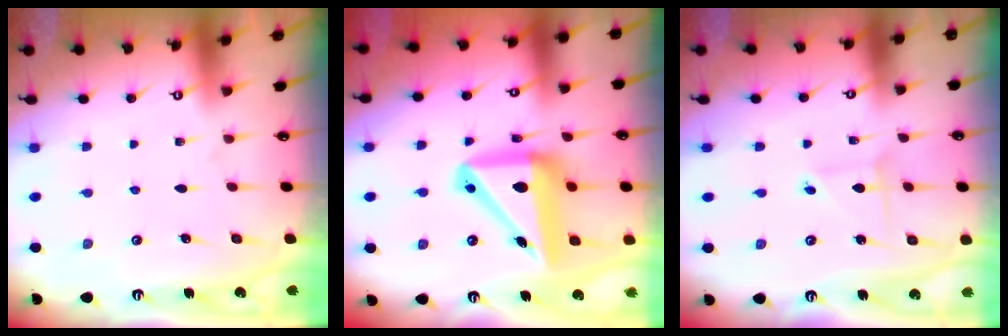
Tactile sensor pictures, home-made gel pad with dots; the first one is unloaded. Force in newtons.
{"total": 16.4, "press": 16.2, "slide": 2.7}
{"total": 2.3, "press": 2.3, "slide": 0.0}